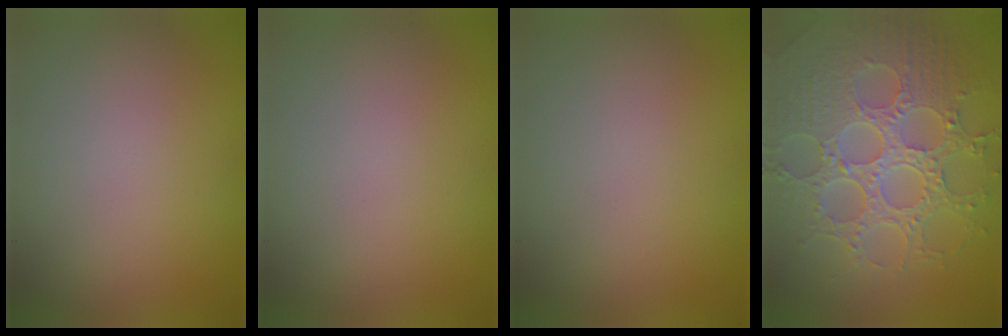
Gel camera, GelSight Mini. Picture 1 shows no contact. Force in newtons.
{"total": 0.0}
{"total": 0.0}
{"total": 8.3, "press": 6.1, "slide": 5.6}